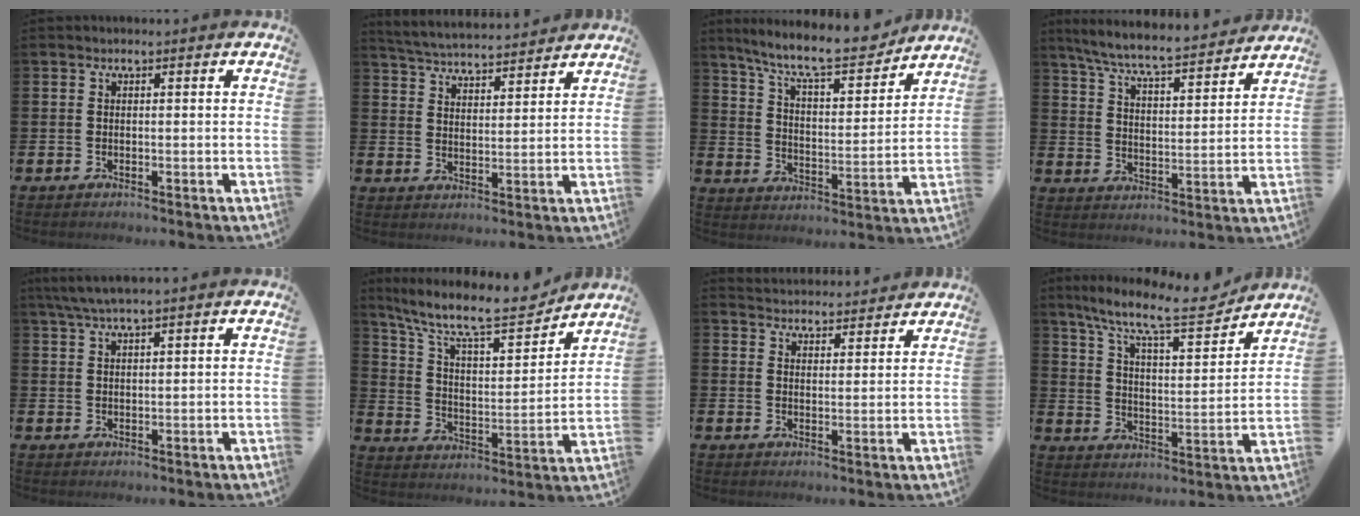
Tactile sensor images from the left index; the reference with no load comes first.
{"total": 5.0, "force": [5.0, 0.4, 0.2], "torque": [-0.025, -0.033, 0.088]}
{"total": 10.5, "force": [9.5, 1.7, 4.2], "torque": [-0.102, -0.064, 0.161]}
{"total": 7.3, "force": [6.9, 0.5, 2.5], "torque": [-0.077, -0.049, 0.118]}
{"total": 3.4, "force": [2.8, 0.1, 1.9], "torque": [-0.044, -0.001, 0.052]}
{"total": 11.4, "force": [9.9, 2.6, 5.0], "torque": [-0.123, -0.069, 0.166]}
{"total": 4.0, "force": [3.9, 0.5, -0.5], "torque": [0.003, -0.026, 0.071]}
{"total": 11.0, "force": [9.4, 2.0, 5.2], "torque": [-0.121, -0.060, 0.157]}